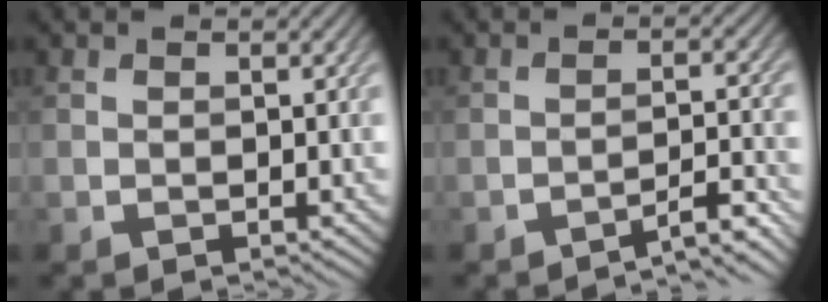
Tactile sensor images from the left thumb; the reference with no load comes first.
{"total": 4.2, "force": [-3.5, 0.5, 2.3], "torque": [-0.027, 0.016, -0.059]}